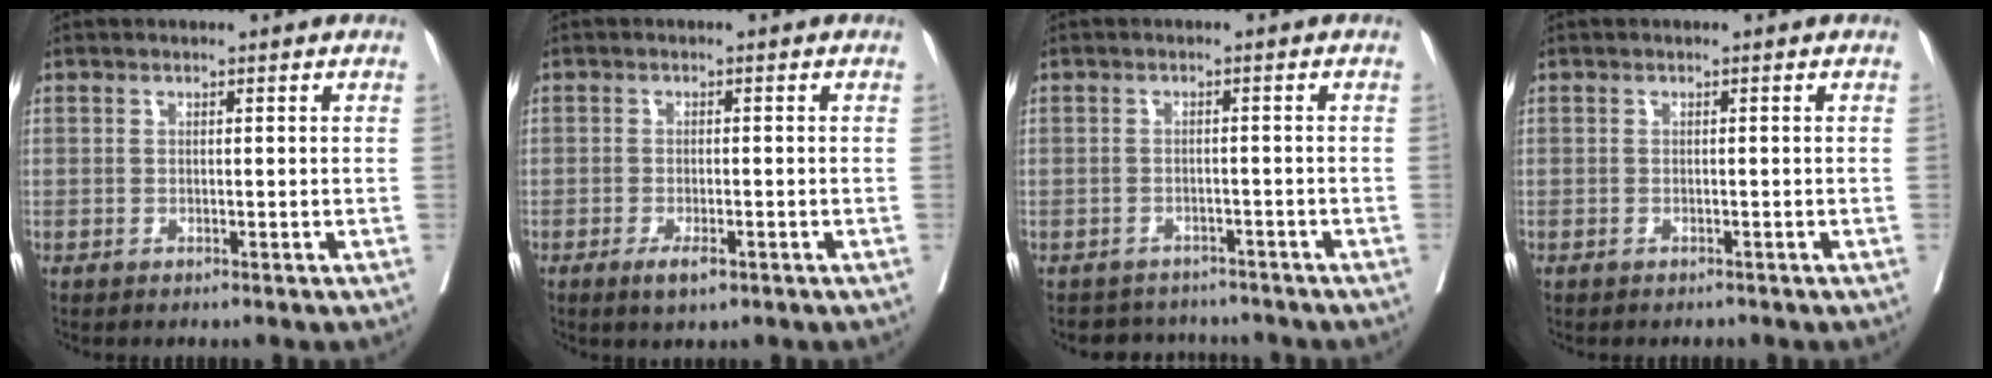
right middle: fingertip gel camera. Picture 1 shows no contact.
{"total": 2.8, "force": [-1.6, 0.8, 2.2], "torque": [-0.037, -0.001, -0.024]}
{"total": 5.0, "force": [-4.7, 1.6, -0.3], "torque": [0.008, 0.010, -0.063]}
{"total": 0.7, "force": [-0.6, 0.4, 0.2], "torque": [-0.005, 0.000, -0.009]}